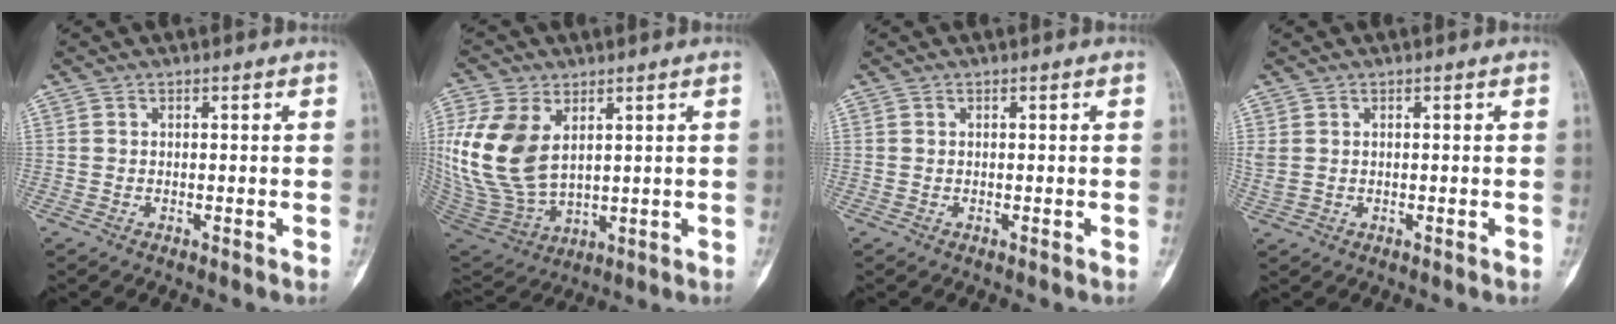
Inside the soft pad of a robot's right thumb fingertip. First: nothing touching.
{"total": 16.4, "force": [4.0, 10.3, 12.0], "torque": [-0.251, -0.021, 0.093]}
{"total": 0.0}
{"total": 2.0, "force": [0.5, 1.4, 1.3], "torque": [-0.045, 0.005, 0.018]}